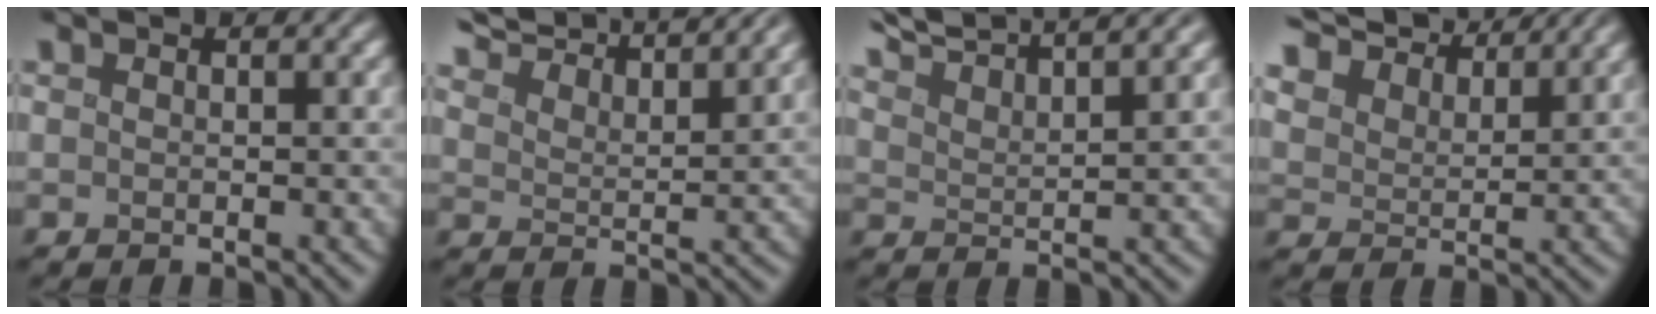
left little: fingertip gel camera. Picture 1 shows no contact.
{"total": 10.1, "force": [9.2, 1.9, 3.8], "torque": [-0.067, 0.014, 0.110]}
{"total": 7.3, "force": [6.7, 0.7, 2.9], "torque": [-0.061, 0.018, 0.100]}
{"total": 9.9, "force": [8.9, 3.0, 3.2], "torque": [-0.099, -0.005, 0.148]}